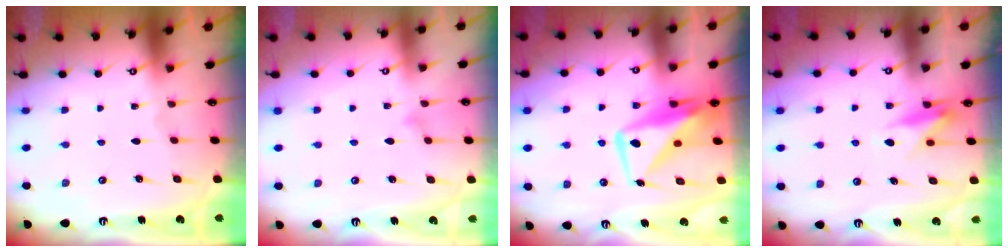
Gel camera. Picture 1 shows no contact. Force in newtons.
{"total": 7.1, "press": 7.1, "slide": 0.5}
{"total": 11.7, "press": 11.6, "slide": 1.1}
{"total": 10.0, "press": 10.0, "slide": 0.7}